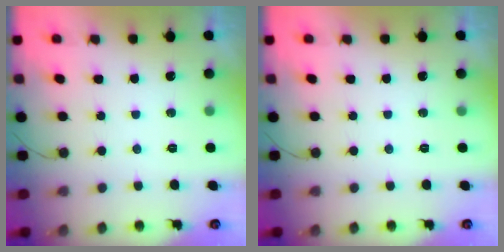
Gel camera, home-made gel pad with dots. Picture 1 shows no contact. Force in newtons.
{"total": 0.0}